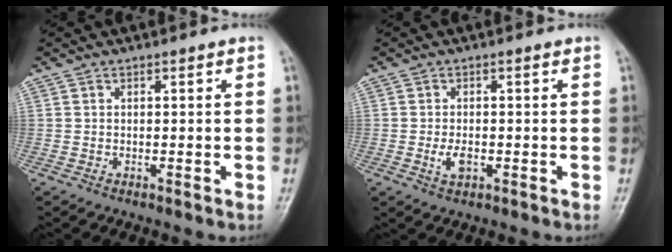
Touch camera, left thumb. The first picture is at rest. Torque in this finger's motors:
{"motor_torque": [-0.14, 0.32, 0.37, 0.09, 0.04]}